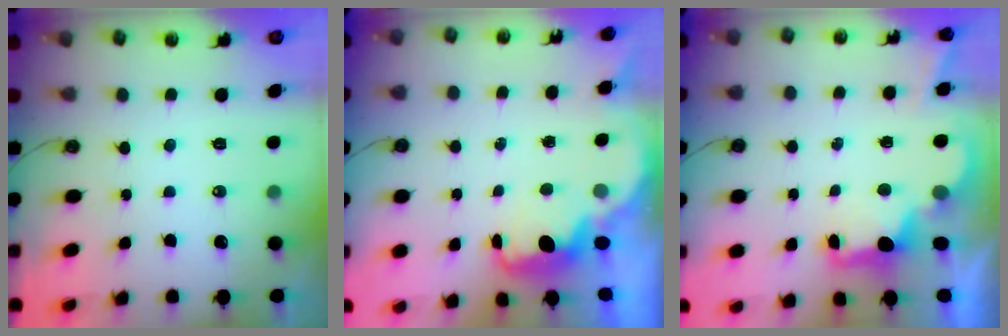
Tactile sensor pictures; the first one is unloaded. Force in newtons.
{"total": 2.2, "press": 2.1, "slide": 0.6}
{"total": 2.5, "press": 2.4, "slide": 0.7}